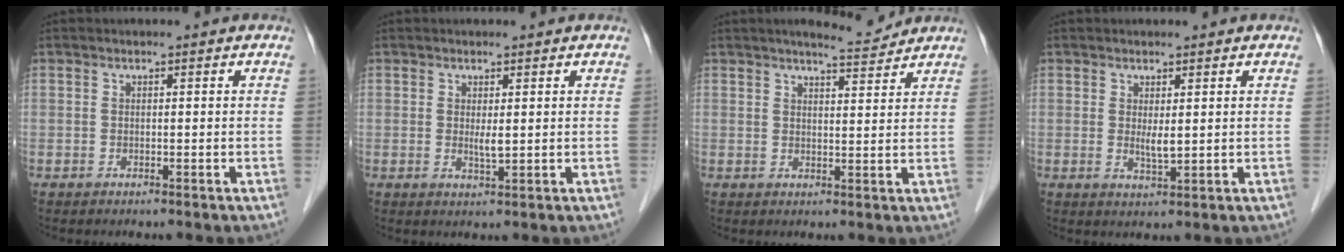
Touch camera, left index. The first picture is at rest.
{"total": 1.6, "force": [0.0, 0.2, 1.6], "torque": [-0.033, -0.009, 0.006]}
{"total": 4.2, "force": [4.0, 0.1, 1.3], "torque": [-0.025, -0.007, 0.061]}
{"total": 2.1, "force": [0.2, 0.3, 2.0], "torque": [-0.042, -0.010, 0.011]}